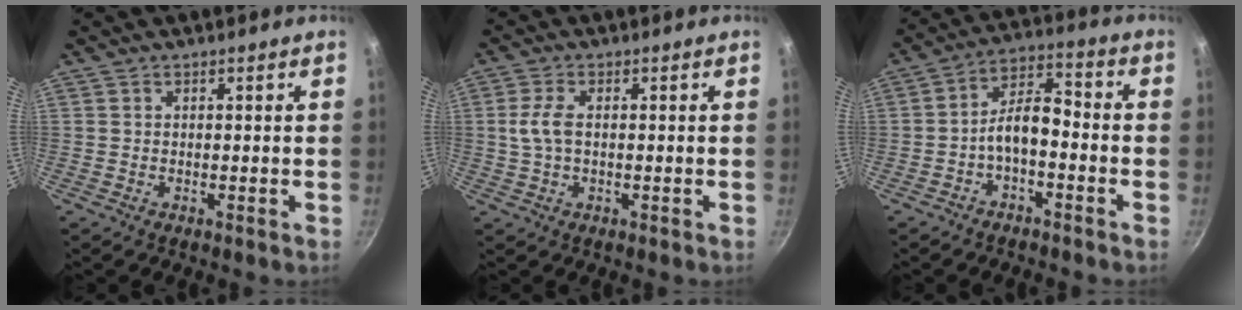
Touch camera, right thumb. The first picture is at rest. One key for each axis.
{"total": 4.6, "fx": 0.3, "fy": 2.5, "fz": 3.8, "tx": -0.085, "ty": 0.008, "tz": 0.003}
{"total": 7.4, "fx": -2.9, "fy": 3.6, "fz": 5.8, "tx": -0.094, "ty": 0.050, "tz": -0.056}